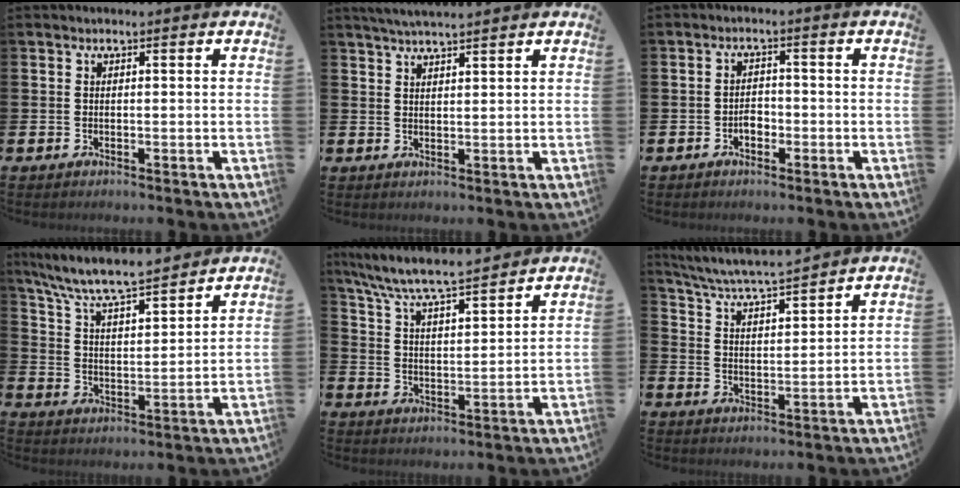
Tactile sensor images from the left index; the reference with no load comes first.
{"total": 2.9, "force": [2.7, 0.1, 1.0], "torque": [-0.021, -0.007, 0.049]}
{"total": 2.0, "force": [-0.9, 1.4, 1.1], "torque": [-0.022, 0.004, -0.018]}
{"total": 8.2, "force": [7.8, 0.5, 2.6], "torque": [-0.086, -0.055, 0.135]}
{"total": 7.9, "force": [7.4, 0.5, 2.6], "torque": [-0.083, -0.052, 0.129]}
{"total": 5.6, "force": [5.5, -0.1, 1.4], "torque": [-0.051, -0.044, 0.092]}